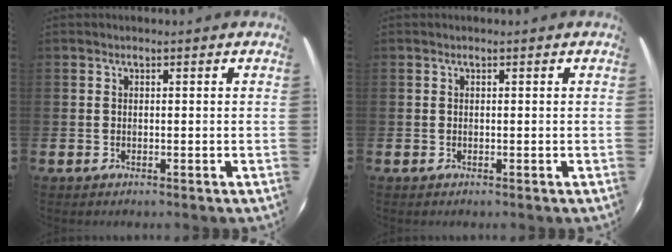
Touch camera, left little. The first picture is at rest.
{"total": 0.0}